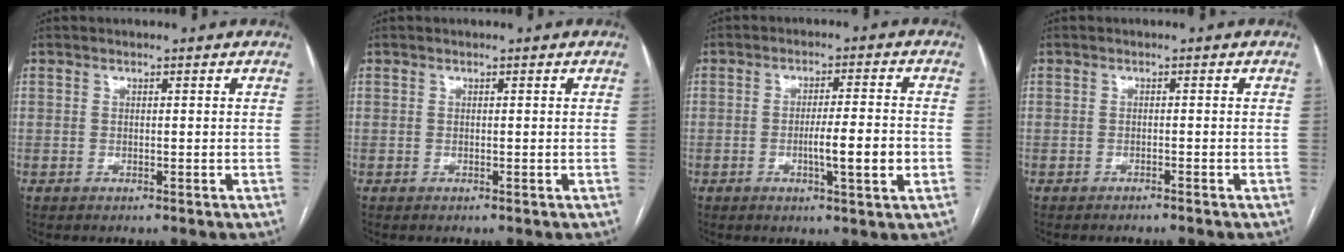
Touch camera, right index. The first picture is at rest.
{"total": 0.0}
{"total": 7.0, "force": [-1.7, 0.2, 6.8], "torque": [-0.106, 0.000, -0.024]}
{"total": 1.5, "force": [-1.3, -0.3, 0.6], "torque": [-0.009, 0.002, -0.017]}